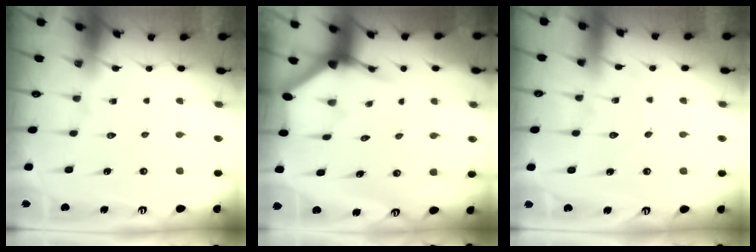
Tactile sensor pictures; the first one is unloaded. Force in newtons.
{"total": 3.6, "press": 3.5, "slide": 0.2}
{"total": 5.5, "press": 5.5, "slide": 0.3}